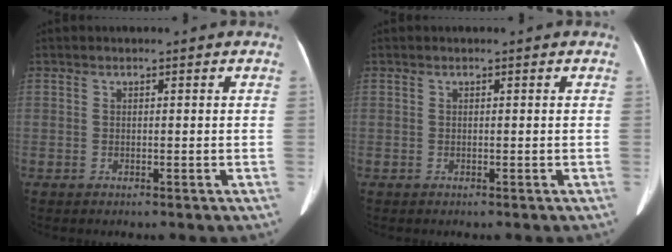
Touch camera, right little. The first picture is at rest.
{"total": 0.0}